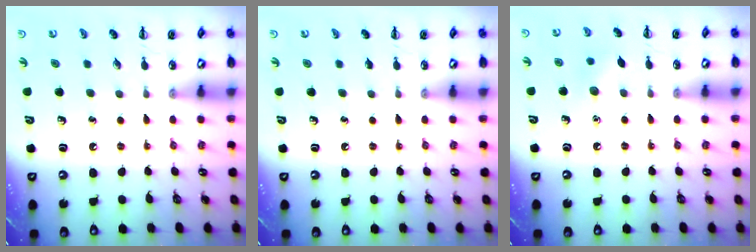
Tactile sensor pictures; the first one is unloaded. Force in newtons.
{"total": 0.0}
{"total": 6.1, "press": 5.9, "slide": 1.4}